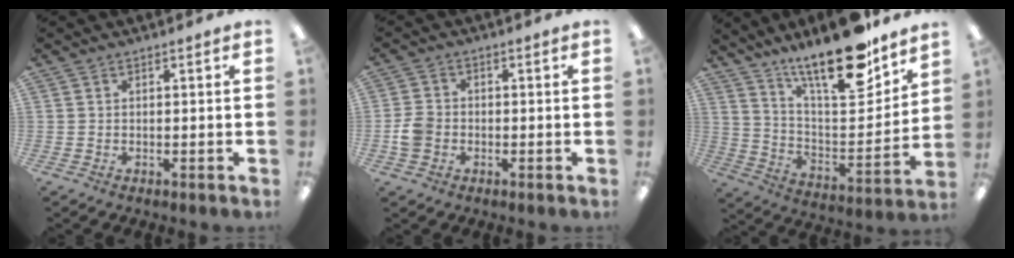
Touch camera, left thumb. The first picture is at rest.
{"total": 4.5, "force": [-1.1, 3.8, 2.3], "torque": [-0.043, 0.006, -0.020]}
{"total": 21.6, "force": [16.5, 5.5, 12.8], "torque": [-0.200, -0.116, 0.274]}